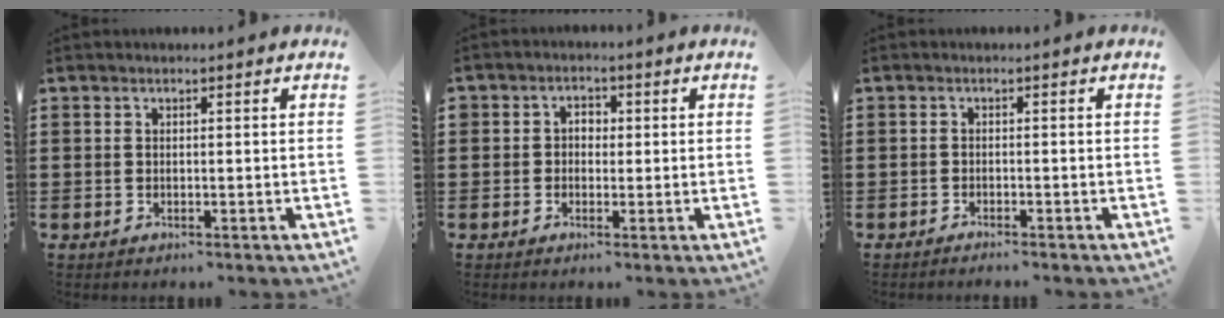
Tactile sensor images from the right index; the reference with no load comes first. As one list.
[{"total": 1.8, "force": [-0.4, 1.7, 0.4], "torque": [-0.015, 0.012, -0.012]}, {"total": 0.8, "force": [-0.8, -0.1, 0.1], "torque": [-0.003, 0.001, -0.017]}]